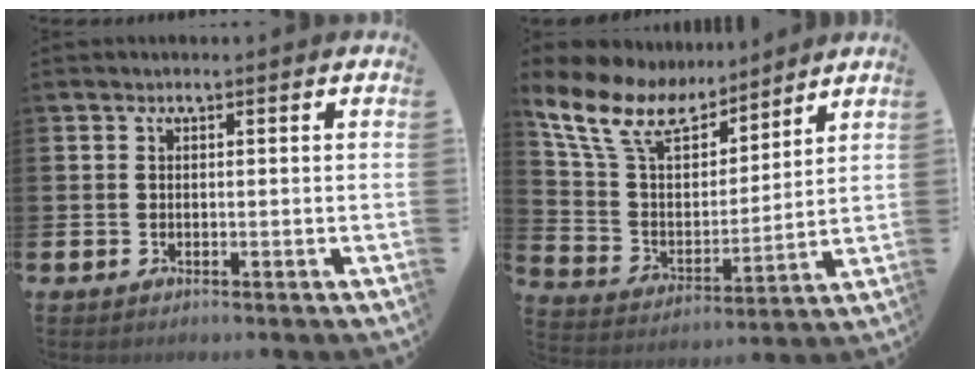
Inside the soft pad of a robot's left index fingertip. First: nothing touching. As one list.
[{"total": 12.3, "force": [10.1, 5.2, 4.7], "torque": [-0.145, -0.050, 0.184]}]